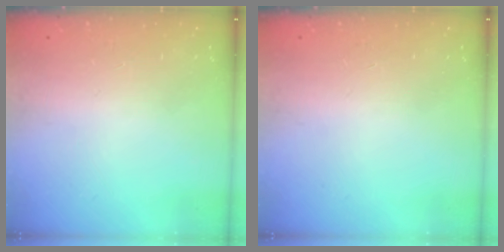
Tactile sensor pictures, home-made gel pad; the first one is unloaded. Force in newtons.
{"total": 0.0}